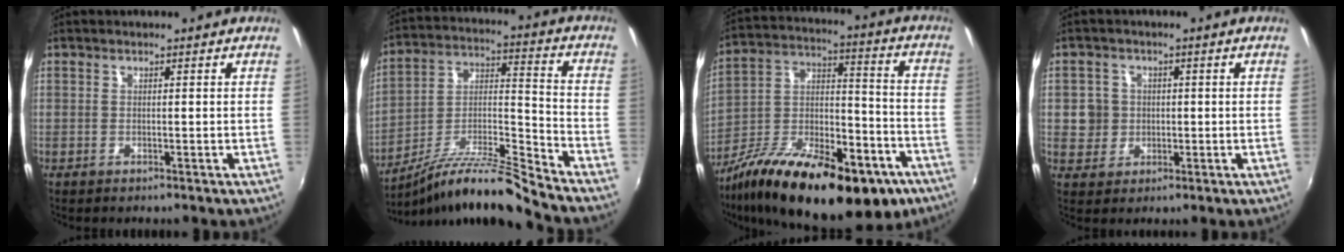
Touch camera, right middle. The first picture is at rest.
{"total": 13.4, "force": [-11.5, -0.9, 6.8], "torque": [-0.121, 0.013, -0.219]}
{"total": 29.6, "force": [-17.4, 12.1, 20.6], "torque": [-0.346, -0.014, -0.262]}
{"total": 4.6, "force": [0.0, 4.5, 0.8], "torque": [-0.014, 0.014, 0.002]}